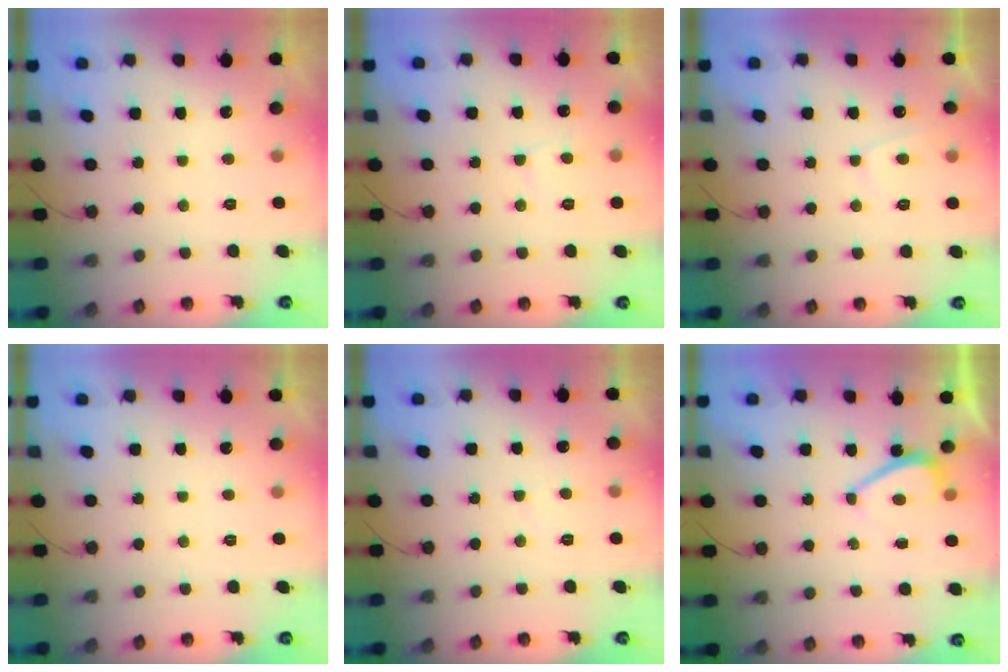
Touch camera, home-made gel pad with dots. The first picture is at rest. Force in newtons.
{"total": 3.5, "press": 3.5, "slide": 0.4}
{"total": 2.1, "press": 2.0, "slide": 0.6}
{"total": 2.2, "press": 2.1, "slide": 0.3}
{"total": 1.5, "press": 1.5, "slide": 0.4}
{"total": 2.8, "press": 2.8, "slide": 0.5}